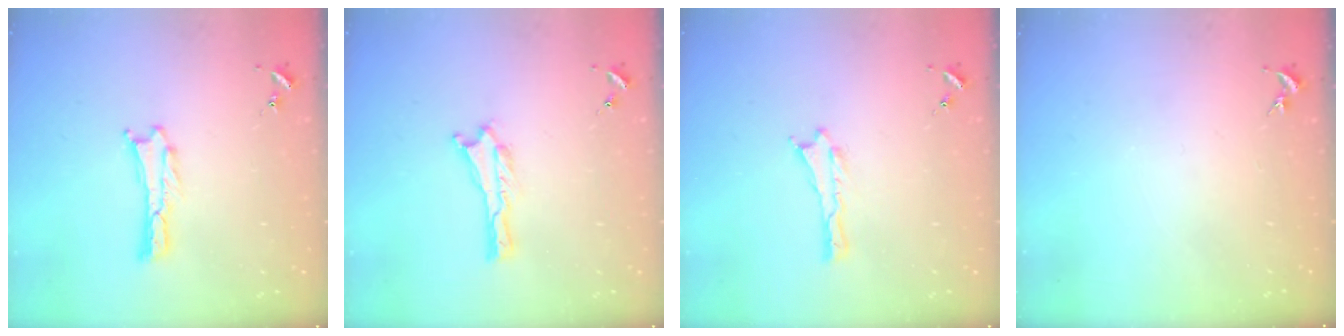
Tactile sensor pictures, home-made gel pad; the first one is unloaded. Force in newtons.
{"total": 0.0}
{"total": 0.0}
{"total": 0.0}